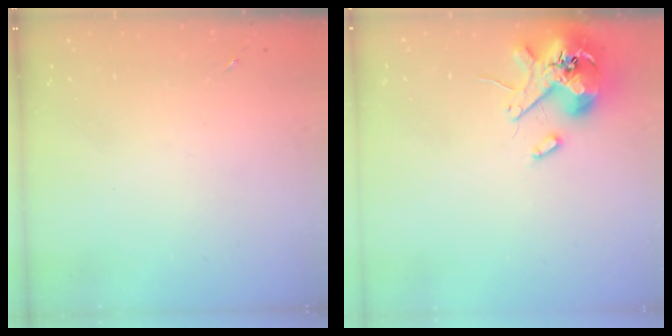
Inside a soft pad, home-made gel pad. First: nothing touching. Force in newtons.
{"total": 12.7, "press": 12.6, "slide": 1.9}